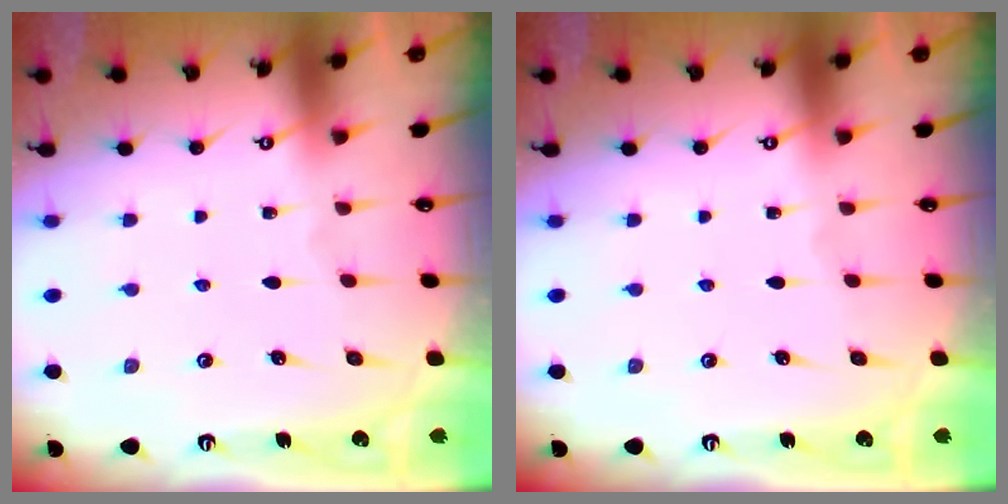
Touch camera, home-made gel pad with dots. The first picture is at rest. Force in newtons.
{"total": 0.0}